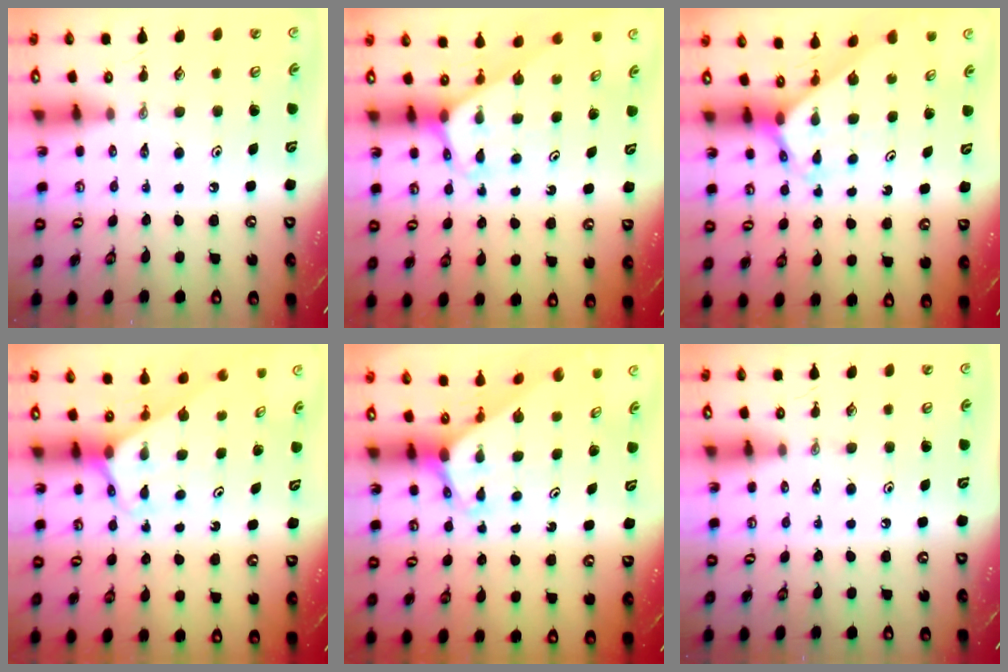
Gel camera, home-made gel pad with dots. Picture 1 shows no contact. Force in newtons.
{"total": 3.0, "press": 3.0, "slide": 0.2}
{"total": 2.7, "press": 2.7, "slide": 0.2}
{"total": 2.5, "press": 2.5, "slide": 0.2}
{"total": 3.1, "press": 3.1, "slide": 0.2}
{"total": 0.0}